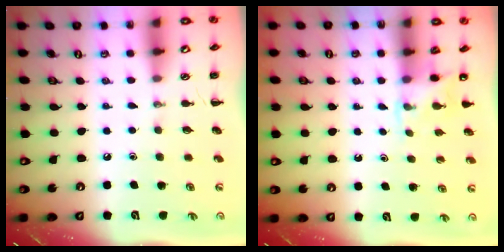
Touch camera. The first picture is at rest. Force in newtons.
{"total": 4.3, "press": 4.1, "slide": 1.3}